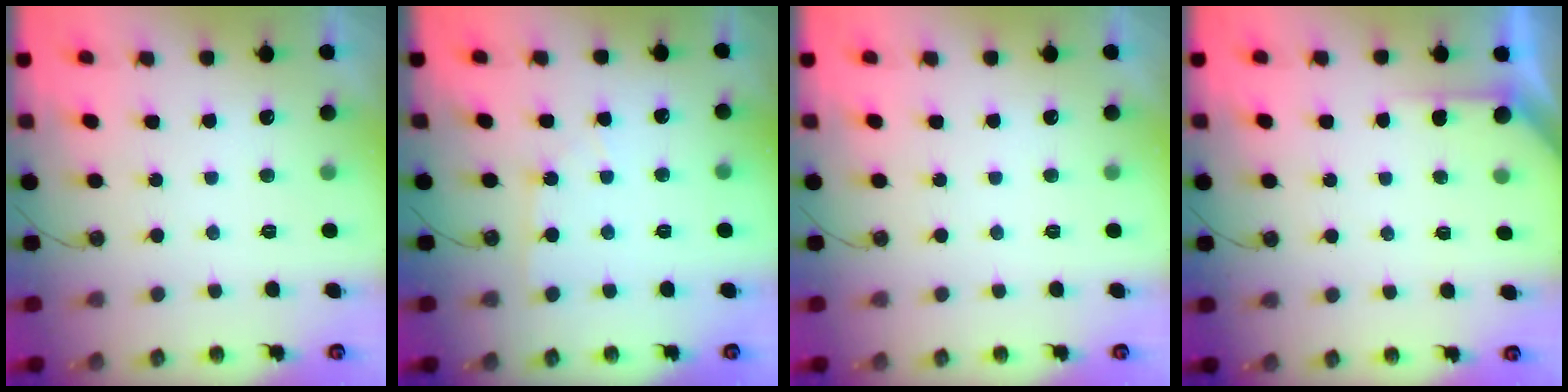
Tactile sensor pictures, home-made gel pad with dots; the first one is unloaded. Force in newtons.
{"total": 3.6, "press": 3.5, "slide": 0.6}
{"total": 0.0}
{"total": 2.9, "press": 2.9, "slide": 0.2}